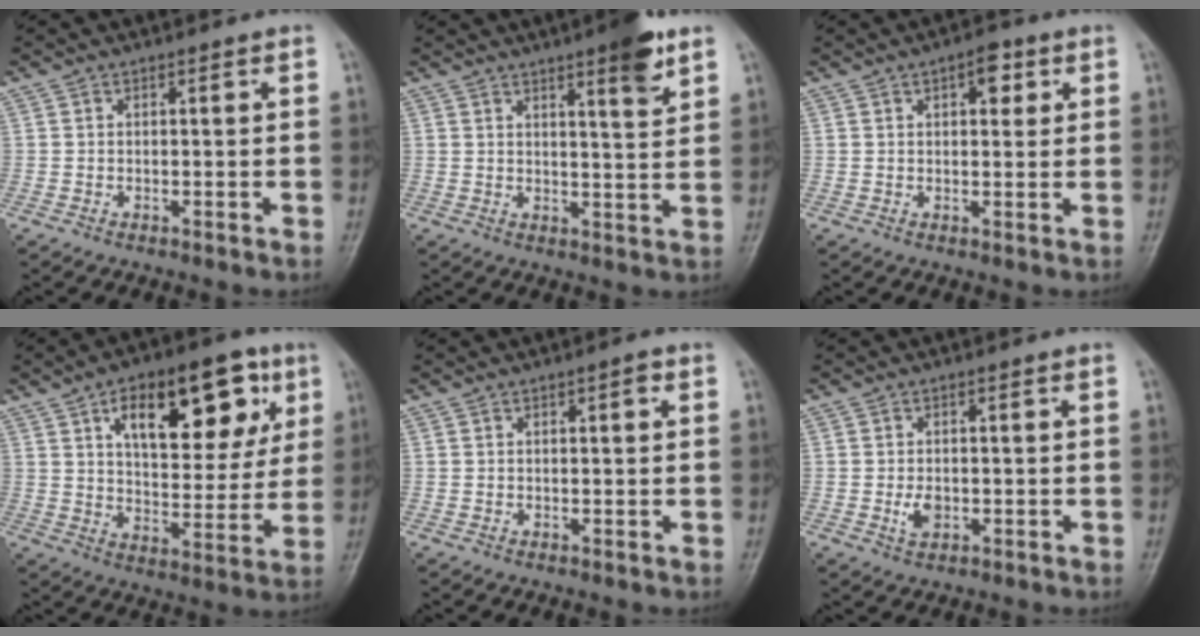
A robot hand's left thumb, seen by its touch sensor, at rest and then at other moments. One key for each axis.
{"total": 7.5, "fx": 4.6, "fy": 1.2, "fz": 5.8, "tx": -0.075, "ty": -0.026, "tz": 0.063}
{"total": 4.3, "fx": 1.9, "fy": 2.2, "fz": 3.2, "tx": -0.026, "ty": -0.001, "tz": 0.018}
{"total": 20.4, "fx": 8.6, "fy": 9.9, "fz": 15.5, "tx": -0.174, "ty": -0.017, "tz": 0.129}
{"total": 1.8, "fx": 0.6, "fy": 0.6, "fz": 1.6, "tx": -0.022, "ty": 0.002, "tz": 0.008}
{"total": 2.9, "fx": -0.7, "fy": 2.0, "fz": 2.0, "tx": -0.032, "ty": 0.000, "tz": -0.011}